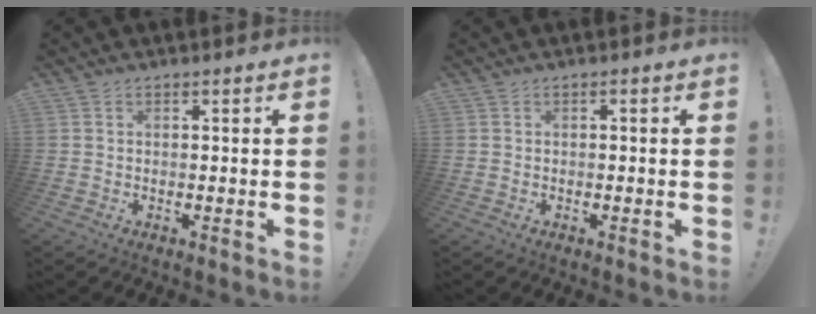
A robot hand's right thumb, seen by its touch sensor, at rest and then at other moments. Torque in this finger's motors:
{"motor_torque": [-0.11, 0.00, 0.03, 0.14, -0.02]}